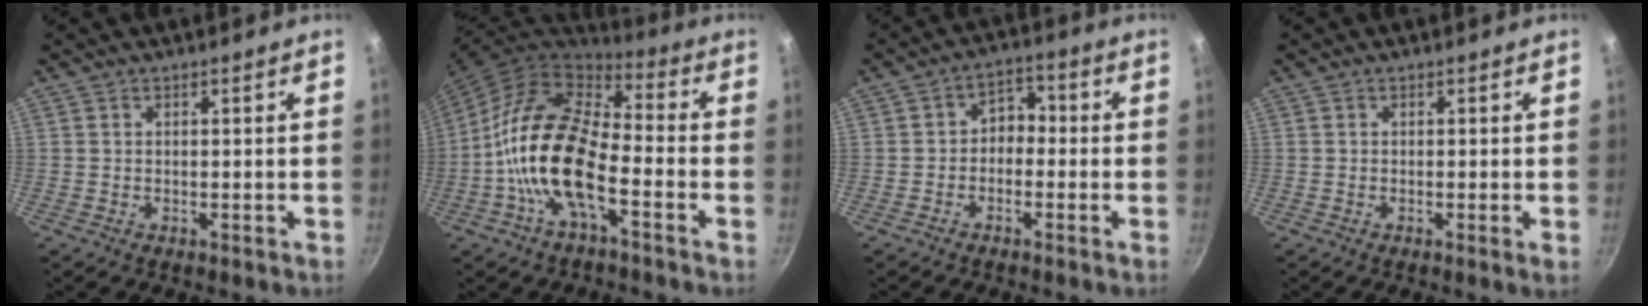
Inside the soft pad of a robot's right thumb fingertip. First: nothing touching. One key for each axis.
{"total": 17.3, "fx": -5.0, "fy": 7.8, "fz": 14.6, "tx": -0.269, "ty": 0.038, "tz": -0.114}
{"total": 4.5, "fx": -1.1, "fy": 3.5, "fz": 2.7, "tx": -0.012, "ty": 0.025, "tz": -0.031}
{"total": 0.9, "fx": -0.1, "fy": -0.3, "fz": 0.8, "tx": -0.012, "ty": -0.005, "tz": -0.006}